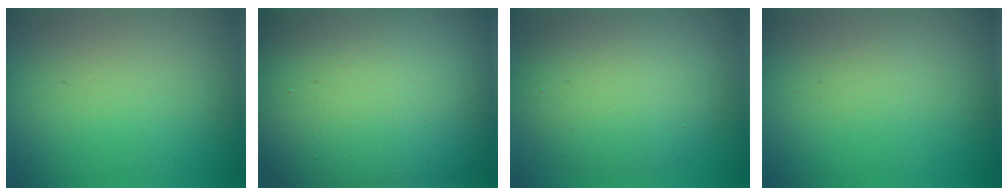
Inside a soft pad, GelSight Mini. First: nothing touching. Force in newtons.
{"total": 22.1, "press": 22.0, "slide": 1.5}
{"total": 7.9, "press": 7.9, "slide": 0.4}
{"total": 0.6, "press": 0.6, "slide": 0.1}